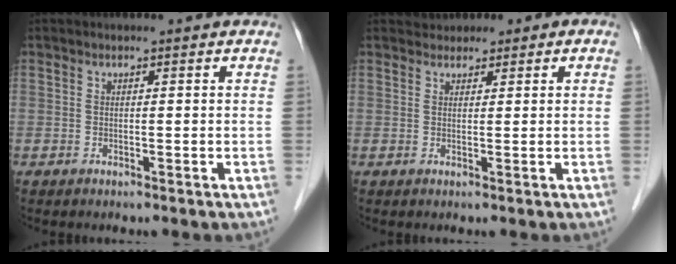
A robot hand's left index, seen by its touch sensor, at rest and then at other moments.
{"total": 2.1, "force": [1.4, 1.5, 0.3], "torque": [0.001, 0.015, 0.016]}